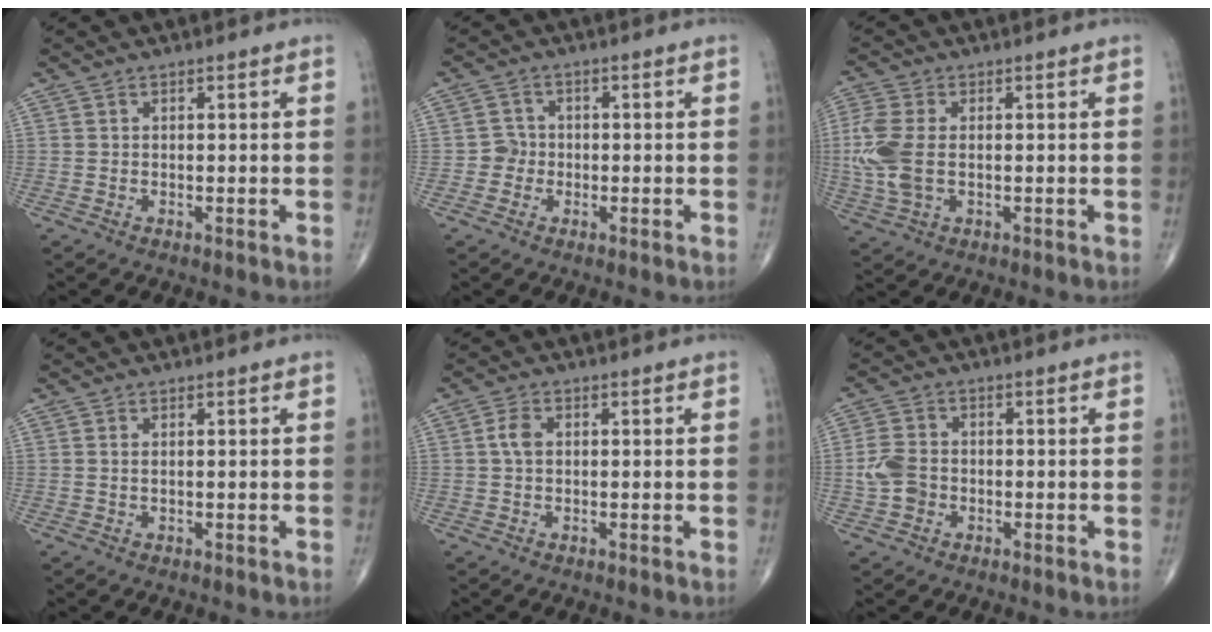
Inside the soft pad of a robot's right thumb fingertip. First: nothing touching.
{"total": 2.6, "force": [-0.7, 2.5, 0.3], "torque": [0.012, 0.010, -0.021]}
{"total": 9.1, "force": [-0.2, 5.4, 7.3], "torque": [-0.194, 0.003, -0.005]}
{"total": 0.6, "force": [0.2, 0.1, 0.5], "torque": [-0.013, 0.000, 0.004]}
{"total": 2.7, "force": [0.3, 1.7, 2.0], "torque": [-0.044, 0.005, 0.002]}
{"total": 5.3, "force": [-1.1, 4.1, 3.1], "torque": [-0.060, 0.011, -0.025]}